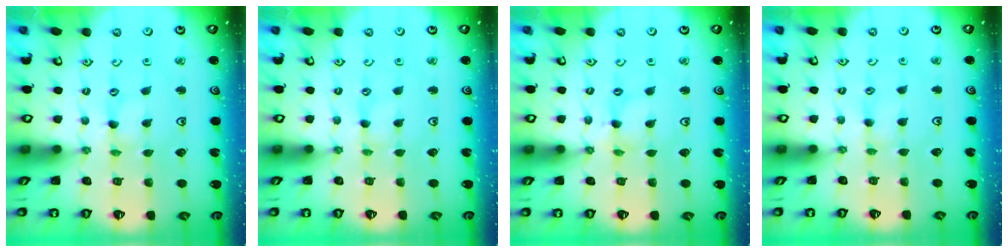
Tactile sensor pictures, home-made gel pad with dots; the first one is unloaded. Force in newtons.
{"total": 0.0}
{"total": 0.0}
{"total": 1.8, "press": 1.7, "slide": 0.3}